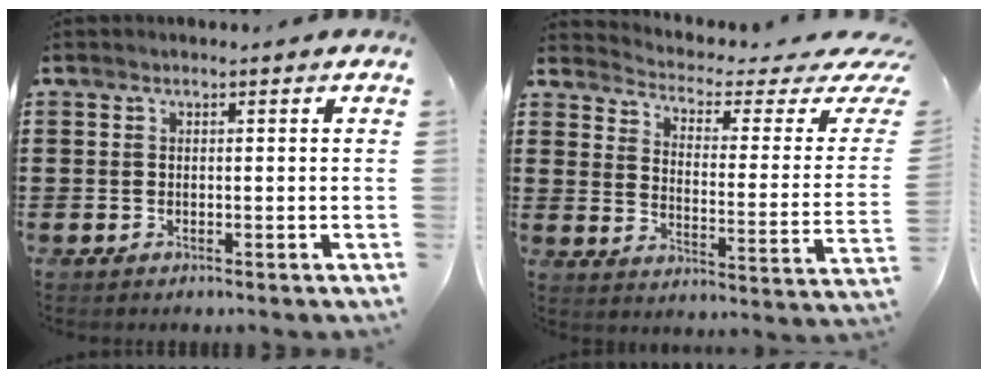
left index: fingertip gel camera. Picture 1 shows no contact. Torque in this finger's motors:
{"motor_torque": [2.14, 0.00, 0.12, 0.00]}